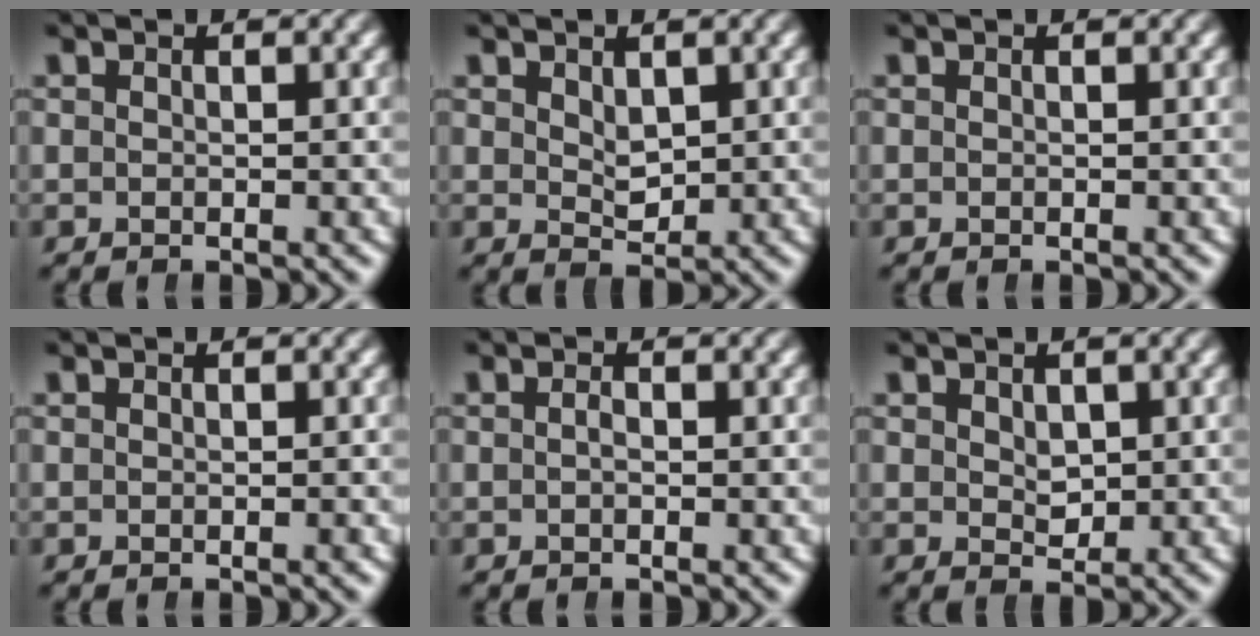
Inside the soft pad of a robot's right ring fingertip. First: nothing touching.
{"total": 1.3, "force": [0.8, 0.5, 0.9], "torque": [-0.012, -0.014, 0.024]}
{"total": 0.0}
{"total": 0.0}
{"total": 0.5, "force": [-0.4, 0.1, 0.4], "torque": [-0.014, -0.004, -0.007]}
{"total": 1.1, "force": [0.6, 0.7, 0.7], "torque": [-0.012, -0.013, 0.019]}